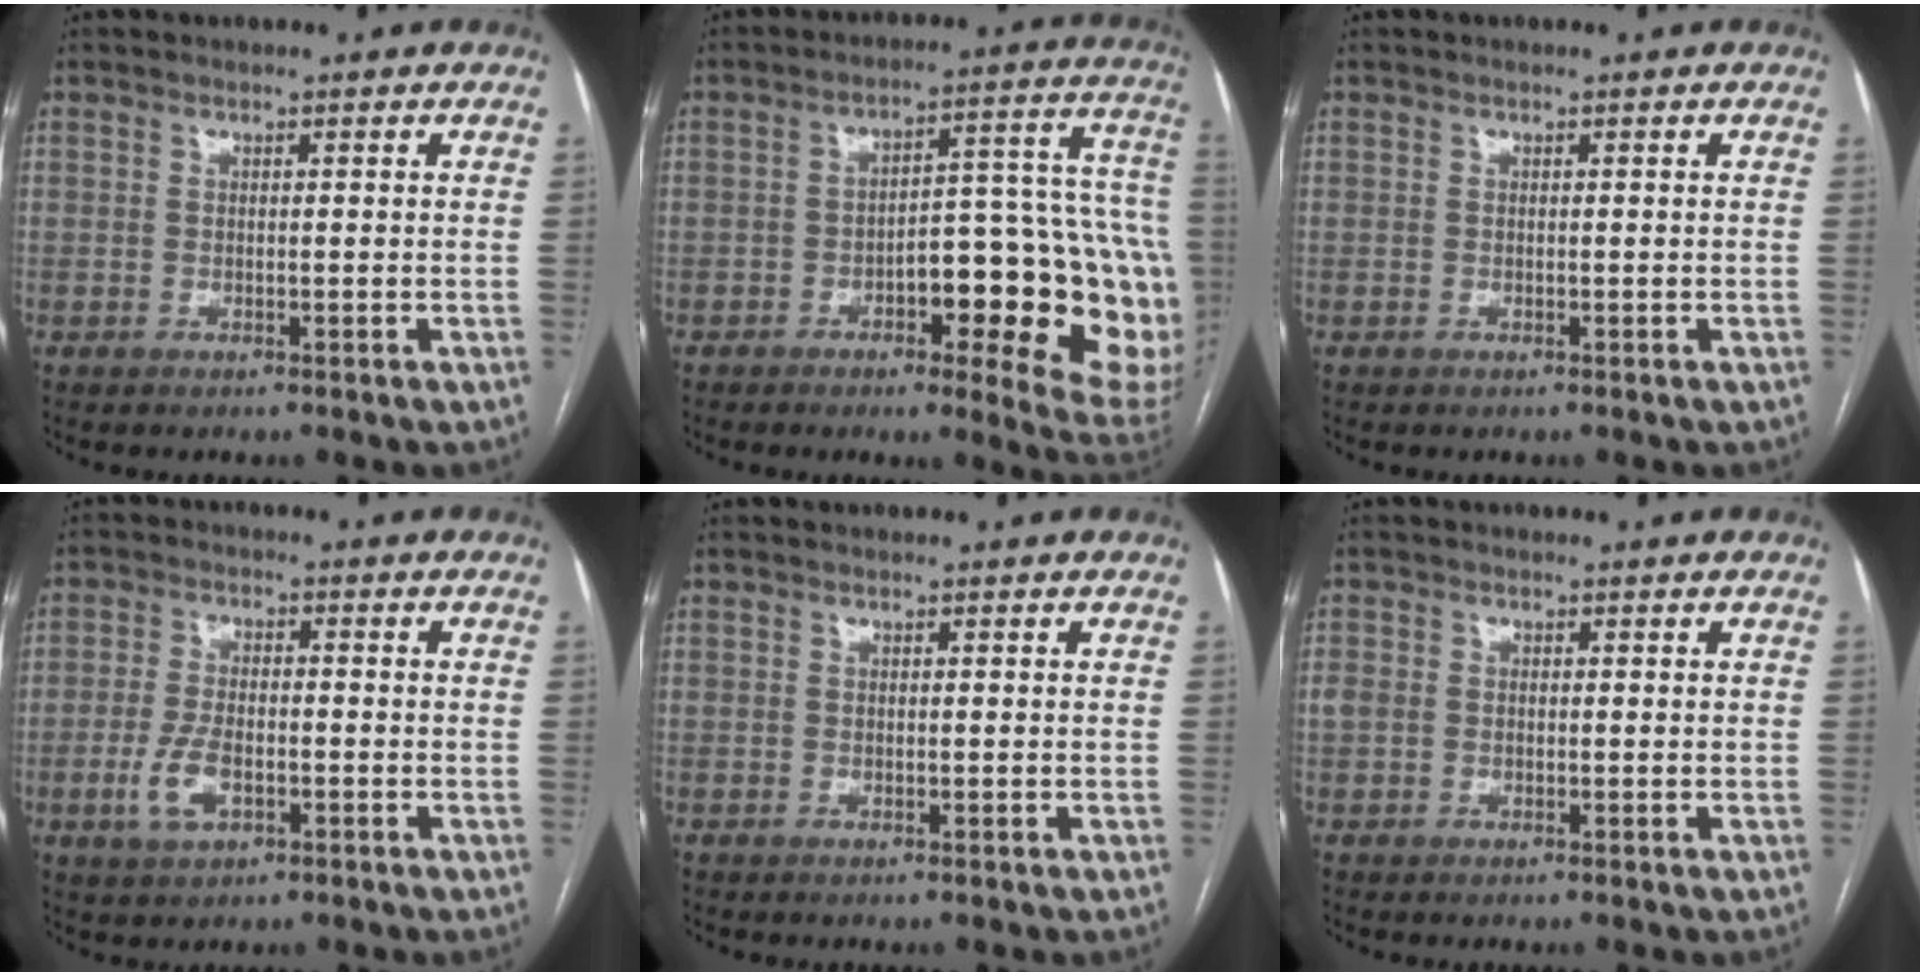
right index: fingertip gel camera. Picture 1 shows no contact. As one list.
[{"total": 22.1, "force": [-5.3, 6.7, 20.3], "torque": [-0.163, 0.039, -0.048]}, {"total": 0.0}, {"total": 5.7, "force": [-2.1, 2.7, 4.6], "torque": [-0.100, -0.001, -0.035]}, {"total": 0.0}, {"total": 1.8, "force": [-0.1, 1.5, 0.9], "torque": [-0.024, 0.013, 0.002]}]